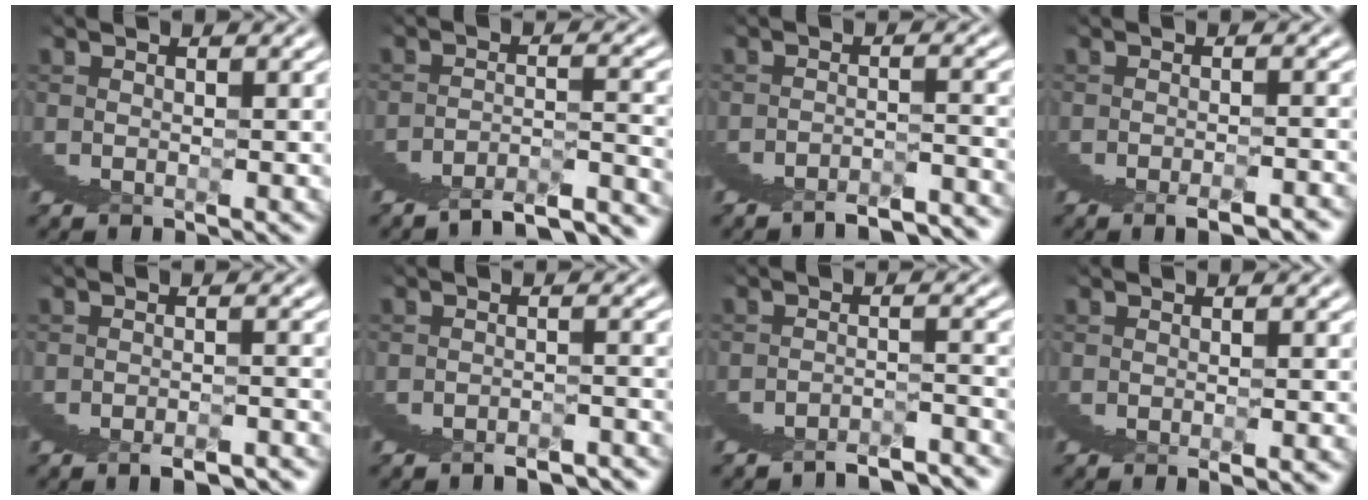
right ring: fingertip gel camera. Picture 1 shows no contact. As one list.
[{"total": 3.5, "force": [-2.9, 0.7, 1.9], "torque": [-0.014, 0.004, -0.054]}, {"total": 2.5, "force": [-2.4, -0.4, 0.3], "torque": [0.021, 0.008, -0.049]}, {"total": 1.6, "force": [-0.5, -1.5, -0.5], "torque": [0.026, 0.012, -0.014]}, {"total": 1.8, "force": [-1.6, -0.8, -0.2], "torque": [0.025, 0.006, -0.030]}, {"total": 2.1, "force": [-2.1, -0.2, -0.4], "torque": [0.032, 0.006, -0.040]}, {"total": 2.5, "force": [-2.4, -0.2, 0.5], "torque": [0.018, 0.008, -0.050]}, {"total": 1.7, "force": [0.4, -1.5, -0.8], "torque": [0.024, 0.013, 0.002]}]